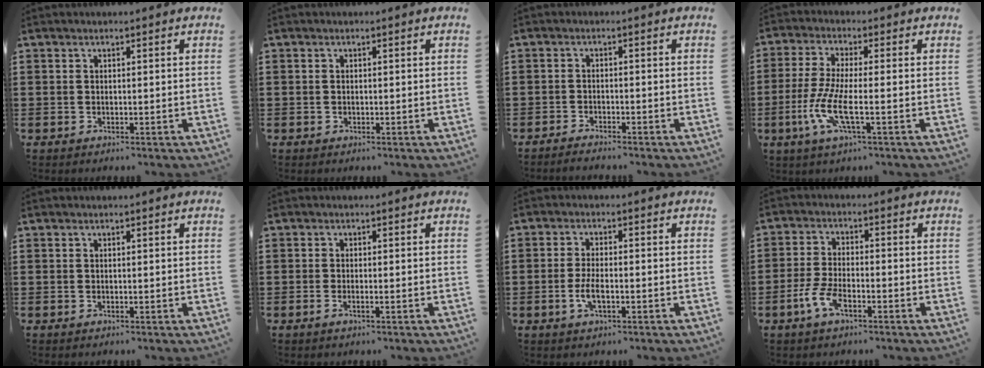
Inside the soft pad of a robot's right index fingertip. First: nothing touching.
{"total": 0.0}
{"total": 1.5, "force": [-1.5, -0.1, 0.1], "torque": [-0.006, 0.000, -0.030]}
{"total": 7.5, "force": [-2.3, 1.2, 7.0], "torque": [-0.170, -0.021, -0.054]}
{"total": 0.0}
{"total": 1.0, "force": [-0.4, 0.2, 0.9], "torque": [-0.017, -0.003, -0.008]}
{"total": 3.4, "force": [-1.1, 1.1, 3.1], "torque": [-0.067, -0.003, -0.022]}
{"total": 4.8, "force": [-2.7, 1.6, 3.6], "torque": [-0.094, -0.005, -0.057]}